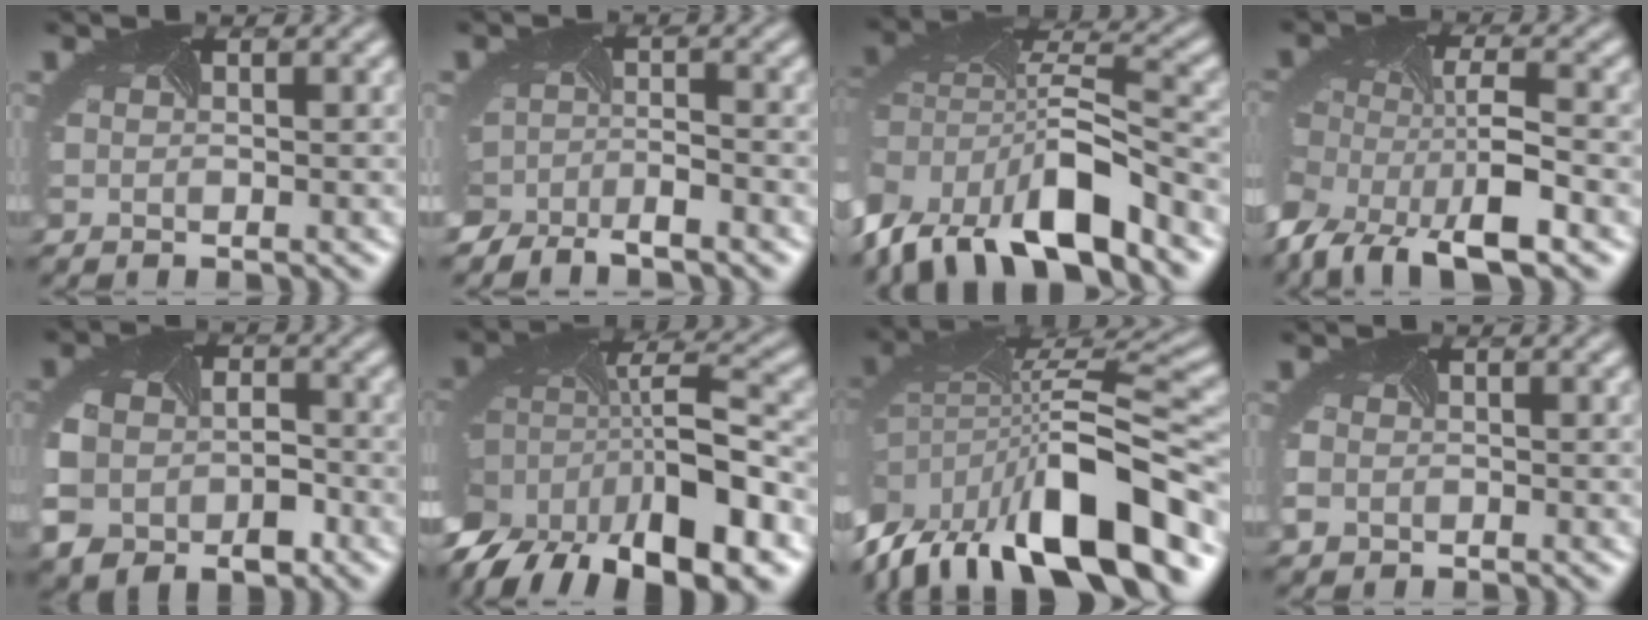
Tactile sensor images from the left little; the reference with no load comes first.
{"total": 4.7, "force": [-3.5, 2.3, 2.0], "torque": [-0.019, -0.017, -0.050]}
{"total": 11.5, "force": [-6.1, 5.4, 8.1], "torque": [-0.151, -0.011, -0.110]}
{"total": 11.4, "force": [-7.0, 4.6, 7.6], "torque": [-0.160, -0.030, -0.122]}
{"total": 8.1, "force": [-2.9, 5.9, 4.7], "torque": [-0.108, -0.028, -0.042]}
{"total": 13.9, "force": [-7.8, 5.7, 10.0], "torque": [-0.188, -0.009, -0.120]}
{"total": 15.6, "force": [-7.4, 7.2, 11.6], "torque": [-0.215, -0.011, -0.110]}
{"total": 1.6, "force": [-0.9, 1.3, 0.3], "torque": [-0.014, -0.010, -0.017]}